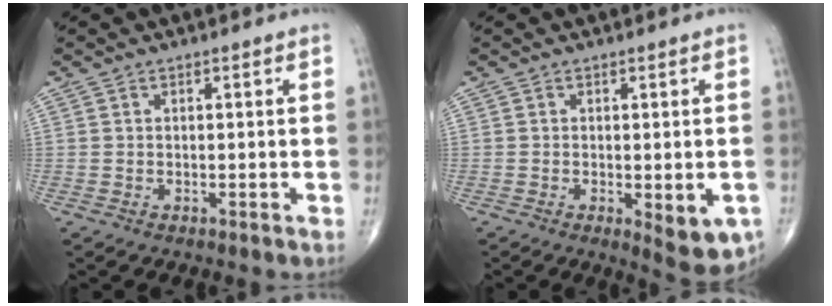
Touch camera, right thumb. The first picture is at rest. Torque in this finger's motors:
{"motor_torque": [-0.08, 0.26, 0.08, -0.06, 0.01]}